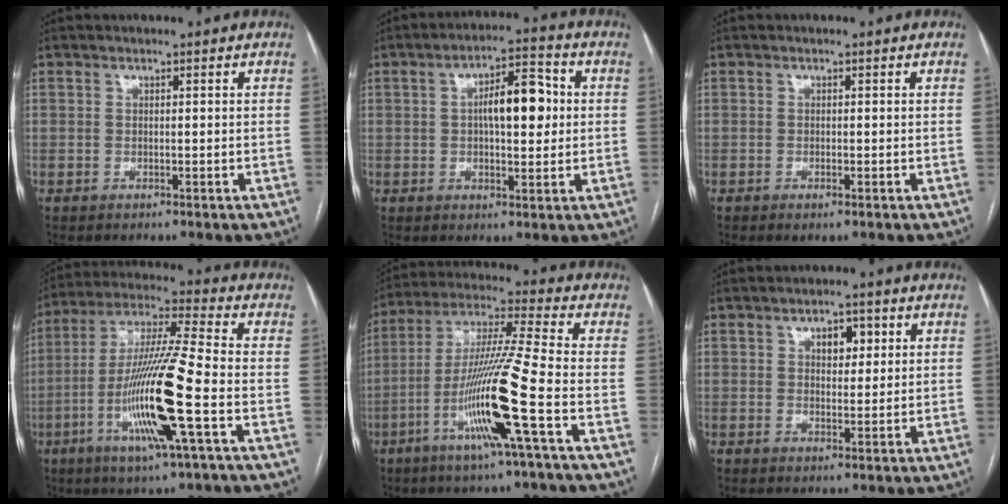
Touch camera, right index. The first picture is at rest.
{"total": 8.7, "force": [1.0, 3.0, 8.1], "torque": [-0.131, 0.022, 0.014]}
{"total": 1.0, "force": [-0.6, 0.2, 0.8], "torque": [-0.012, -0.002, -0.008]}
{"total": 16.5, "force": [-5.0, -0.2, 15.7], "torque": [-0.313, -0.010, -0.097]}
{"total": 15.5, "force": [-5.5, -1.6, 14.4], "torque": [-0.285, -0.012, -0.109]}
{"total": 4.0, "force": [1.5, 2.2, 3.0], "torque": [-0.044, 0.009, 0.022]}